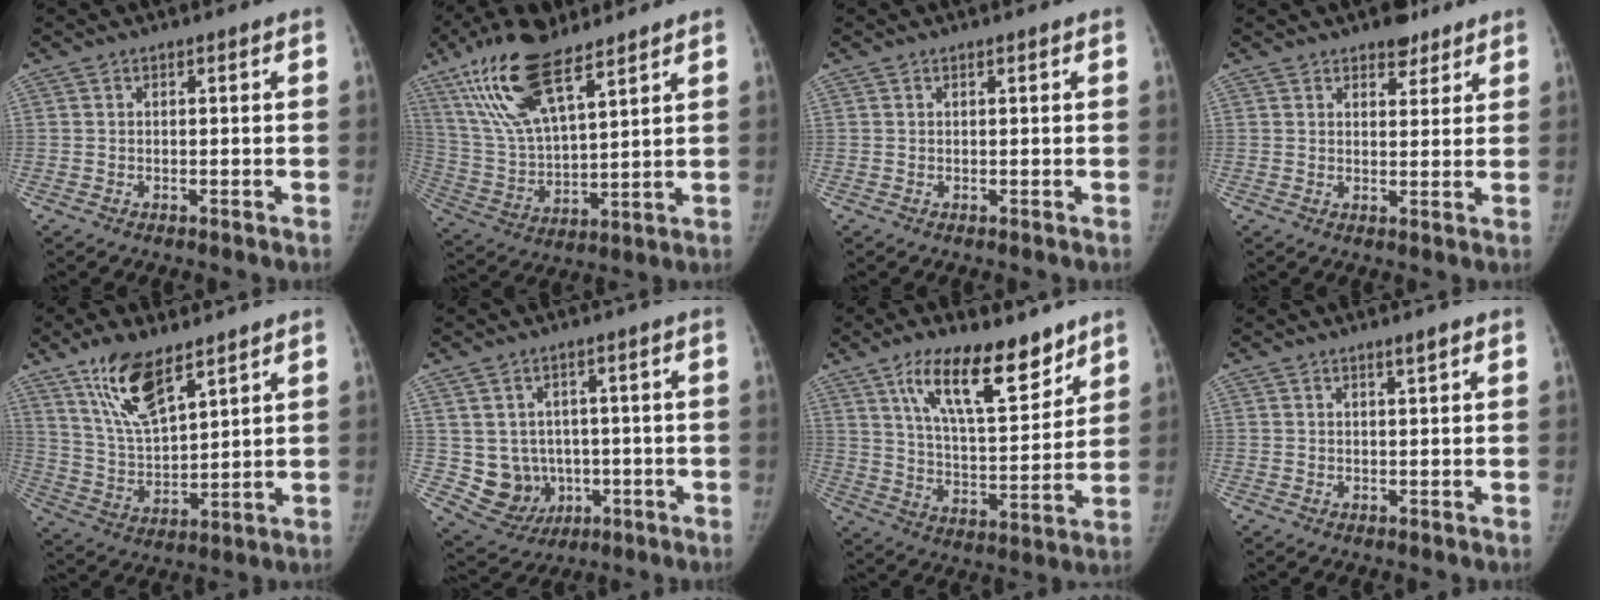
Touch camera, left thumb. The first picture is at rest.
{"total": 18.0, "force": [11.1, 6.5, 12.5], "torque": [-0.235, -0.034, 0.219]}
{"total": 0.0}
{"total": 4.6, "force": [3.5, 2.4, 1.8], "torque": [-0.001, -0.020, 0.051]}
{"total": 13.2, "force": [8.6, 4.9, 8.8], "torque": [-0.148, -0.040, 0.173]}
{"total": 9.1, "force": [-0.7, 8.2, 3.9], "torque": [-0.033, 0.003, 0.012]}
{"total": 17.0, "force": [10.9, 6.2, 11.4], "torque": [-0.150, -0.066, 0.193]}
{"total": 1.5, "force": [1.0, 0.1, 1.1], "torque": [-0.016, -0.006, 0.017]}